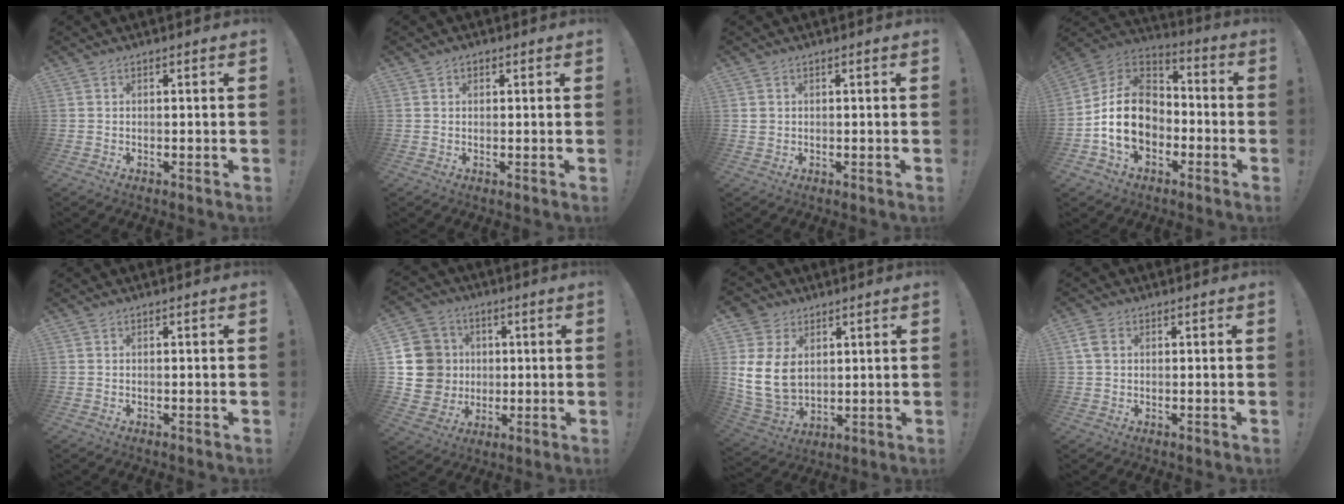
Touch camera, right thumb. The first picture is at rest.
{"total": 1.0, "force": [0.4, 0.8, 0.3], "torque": [-0.001, 0.001, 0.007]}
{"total": 1.4, "force": [0.3, 1.3, 0.4], "torque": [-0.005, 0.002, 0.006]}
{"total": 18.3, "force": [-3.7, 13.7, 11.5], "torque": [-0.205, 0.028, -0.052]}
{"total": 0.0}
{"total": 15.0, "force": [1.7, 14.0, 5.2], "torque": [-0.092, 0.004, 0.052]}
{"total": 15.1, "force": [3.3, 11.9, 8.8], "torque": [-0.189, -0.018, 0.069]}
{"total": 4.3, "force": [1.4, 3.0, 2.7], "torque": [-0.052, 0.002, 0.026]}